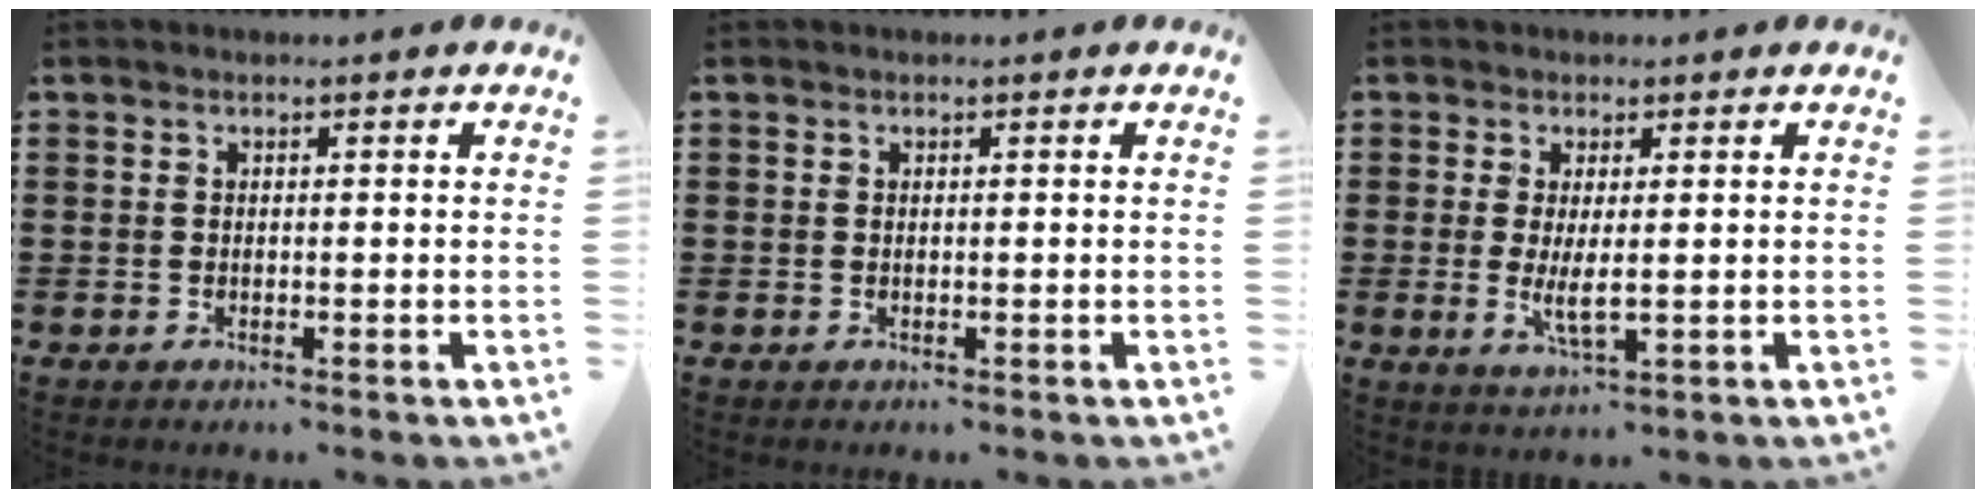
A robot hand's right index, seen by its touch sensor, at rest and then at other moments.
{"total": 0.0}
{"total": 4.2, "force": [0.2, 1.2, 4.0], "torque": [-0.070, -0.005, 0.001]}